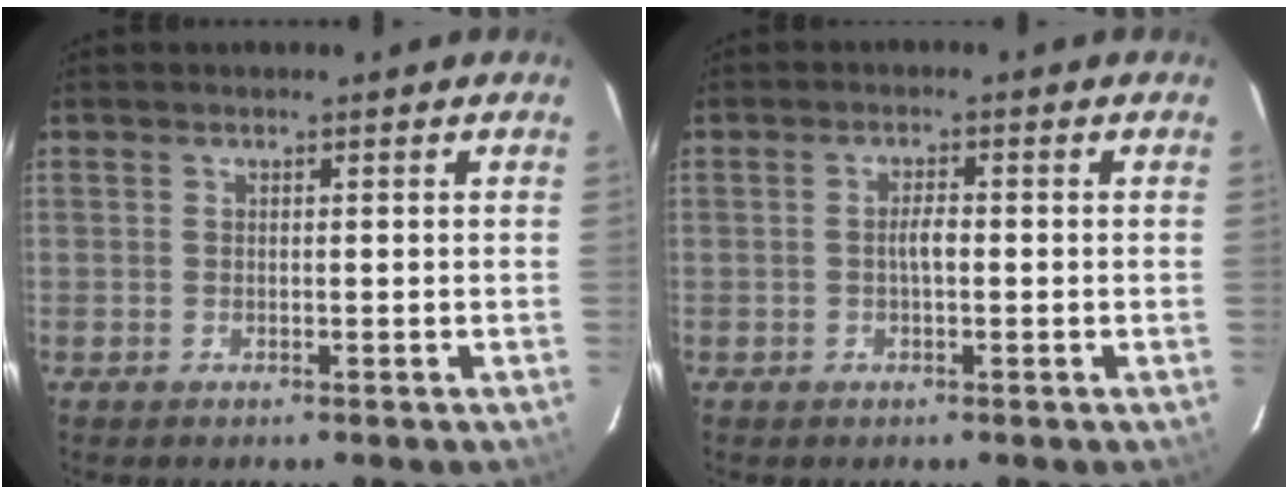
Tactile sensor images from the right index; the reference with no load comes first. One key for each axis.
{"total": 2.2, "fx": -0.3, "fy": 0.8, "fz": 2.0, "tx": -0.038, "ty": 0.004, "tz": -0.006}